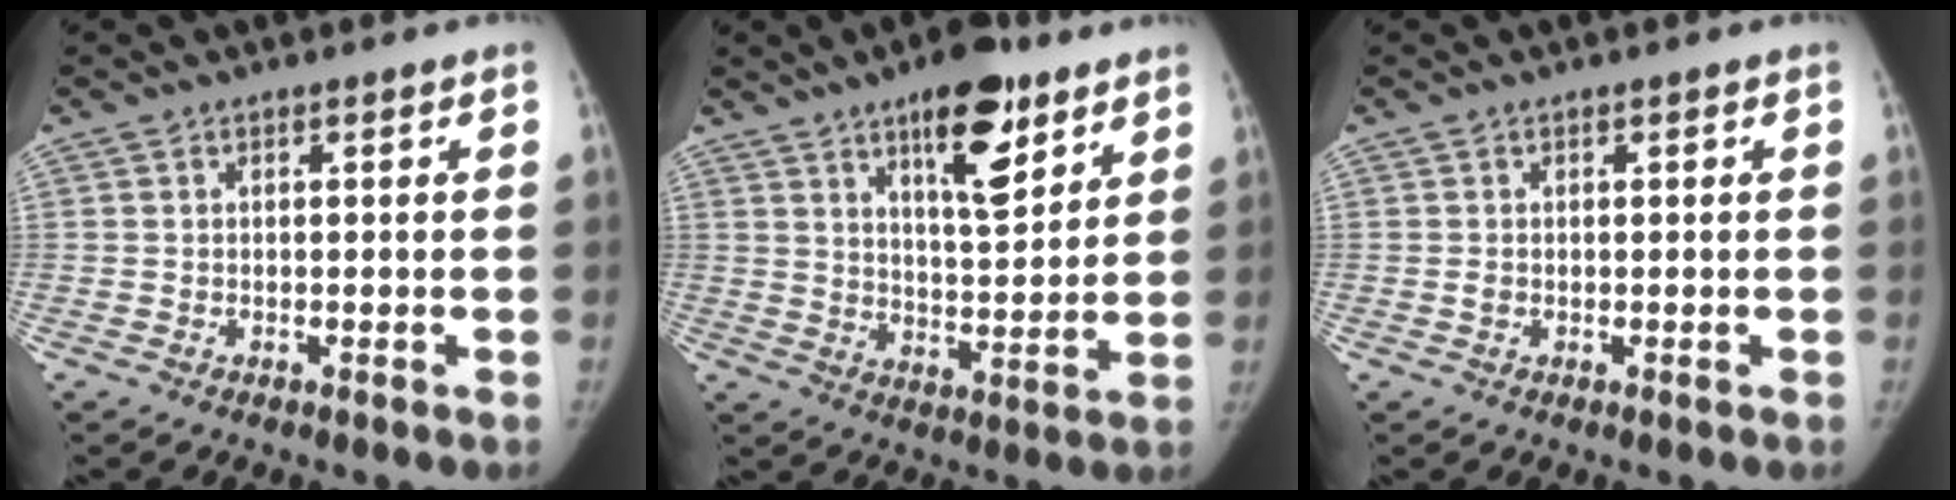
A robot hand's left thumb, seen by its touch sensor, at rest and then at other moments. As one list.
[{"total": 13.7, "force": [8.0, 5.0, 9.9], "torque": [-0.120, -0.046, 0.124]}, {"total": 0.8, "force": [0.0, 0.7, 0.4], "torque": [-0.005, 0.001, 0.001]}]